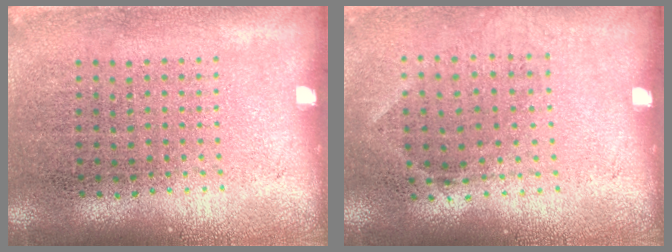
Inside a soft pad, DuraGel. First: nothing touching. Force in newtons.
{"total": 0.8, "press": 0.7, "slide": 0.5}